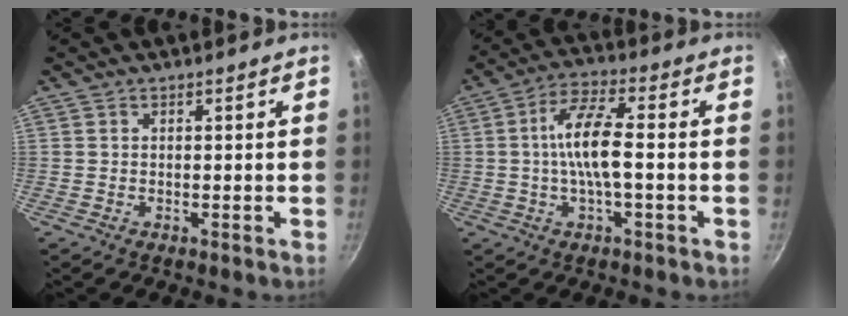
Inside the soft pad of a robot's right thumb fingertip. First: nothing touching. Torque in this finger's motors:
{"motor_torque": [1.17, 1.05, 2.07, -0.70, 0.77]}